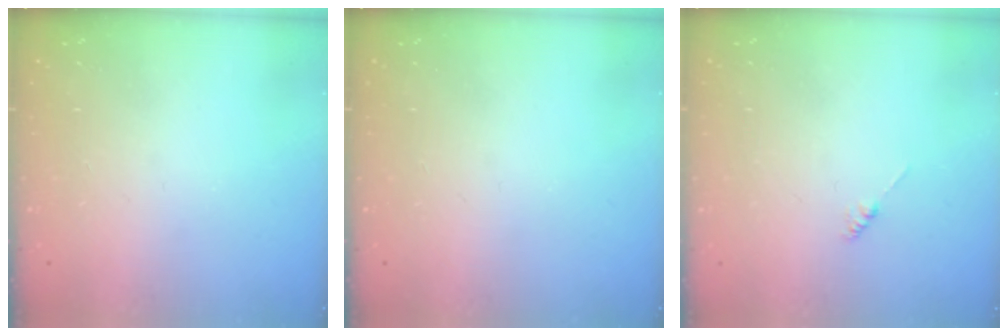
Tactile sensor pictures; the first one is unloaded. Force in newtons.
{"total": 0.0}
{"total": 0.0}